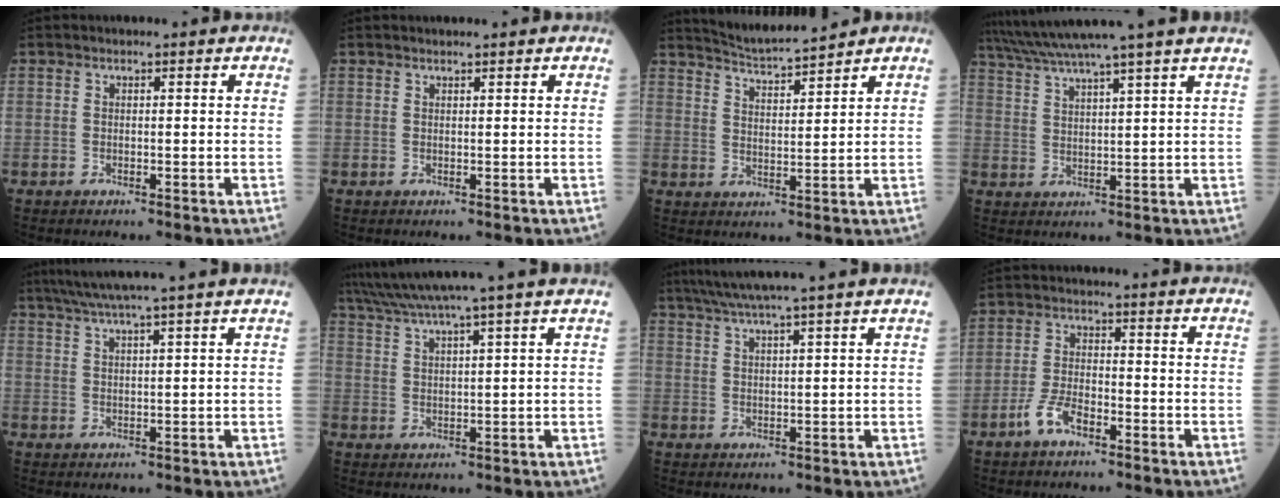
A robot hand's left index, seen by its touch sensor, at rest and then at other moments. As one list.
[{"total": 1.7, "force": [1.7, 0.0, 0.5], "torque": [-0.007, 0.015, 0.026]}, {"total": 7.0, "force": [6.8, -0.4, 1.6], "torque": [-0.041, 0.008, 0.128]}, {"total": 12.5, "force": [10.7, -2.5, 5.9], "torque": [-0.107, 0.006, 0.163]}, {"total": 10.4, "force": [8.7, -1.8, 5.3], "torque": [-0.089, 0.022, 0.124]}, {"total": 11.5, "force": [9.8, -2.4, 5.4], "torque": [-0.100, 0.010, 0.151]}, {"total": 10.5, "force": [8.8, -1.9, 5.3], "torque": [-0.091, 0.021, 0.128]}, {"total": 4.4, "force": [-2.9, 1.6, 3.0], "torque": [-0.071, 0.001, -0.058]}]